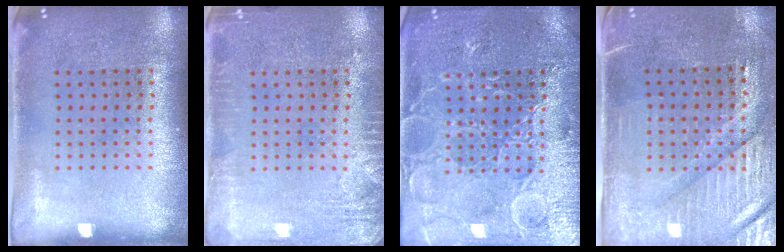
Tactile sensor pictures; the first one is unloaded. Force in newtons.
{"total": 2.5, "press": 2.5, "slide": 0.4}
{"total": 6.2, "press": 6.1, "slide": 0.7}
{"total": 3.5, "press": 3.2, "slide": 1.4}